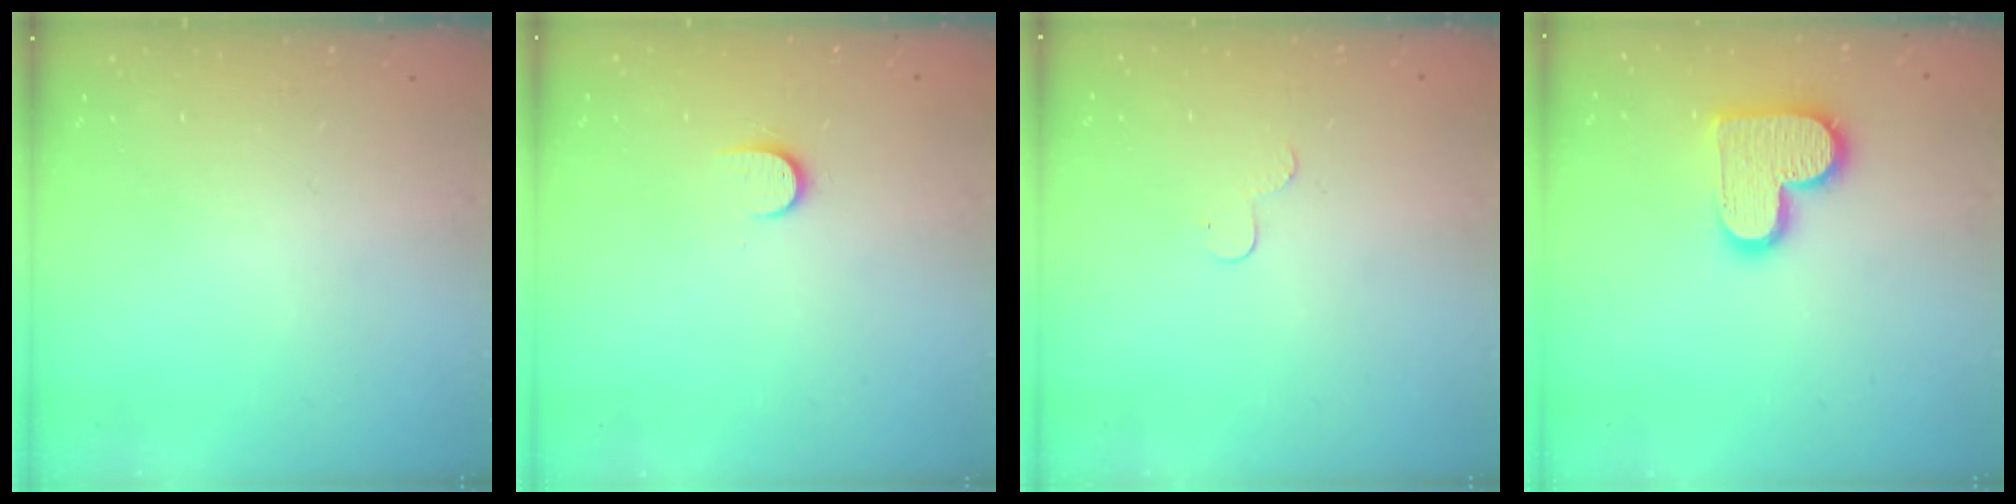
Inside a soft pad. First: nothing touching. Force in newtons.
{"total": 6.3, "press": 6.3, "slide": 0.6}
{"total": 3.4, "press": 3.4, "slide": 0.3}
{"total": 15.4, "press": 15.4, "slide": 1.1}